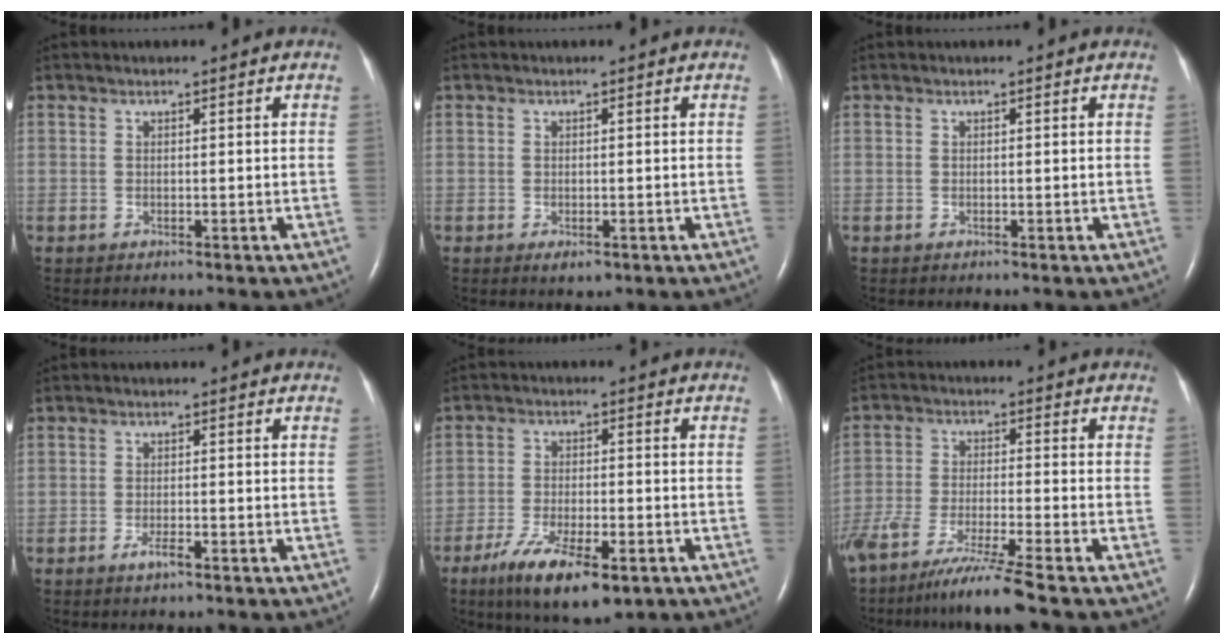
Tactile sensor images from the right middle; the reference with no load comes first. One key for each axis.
{"total": 1.4, "fx": -0.7, "fy": 0.7, "fz": 1.0, "tx": -0.015, "ty": -0.002, "tz": -0.004}
{"total": 0.0}
{"total": 1.9, "fx": -1.2, "fy": 0.4, "fz": 1.5, "tx": -0.033, "ty": -0.003, "tz": -0.022}
{"total": 11.4, "fx": -6.6, "fy": 3.5, "fz": 8.6, "tx": -0.154, "ty": -0.019, "tz": -0.103}
{"total": 11.0, "fx": -8.7, "fy": -1.1, "fz": 6.8, "tx": -0.120, "ty": -0.042, "tz": -0.151}